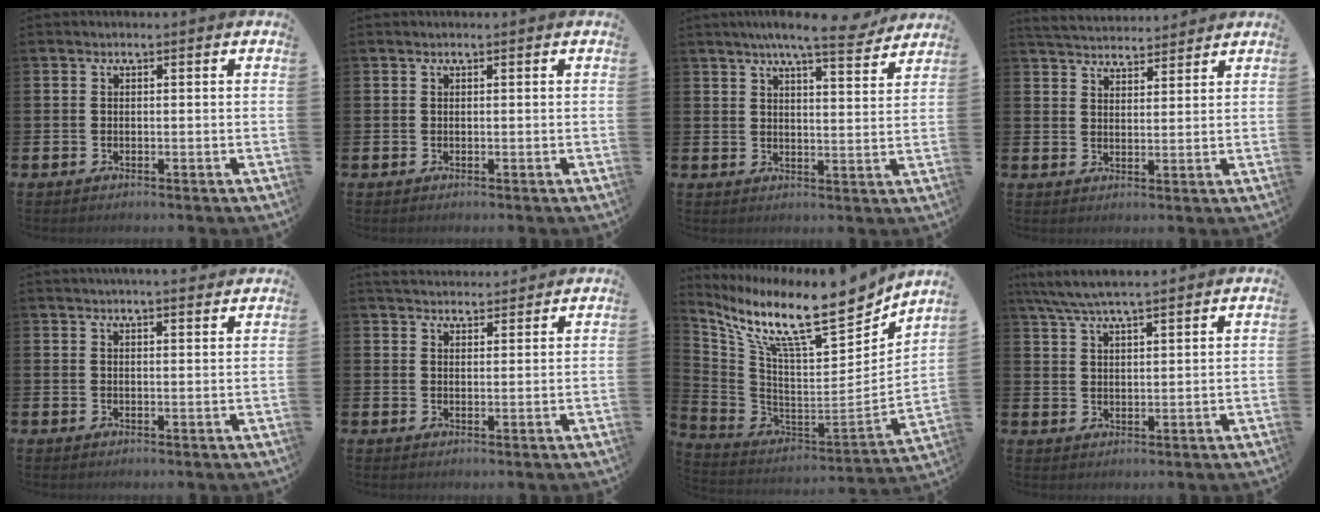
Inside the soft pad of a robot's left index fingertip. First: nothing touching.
{"total": 0.0}
{"total": 7.3, "force": [6.6, 0.4, 3.2], "torque": [-0.061, -0.030, 0.114]}
{"total": 4.5, "force": [4.4, 0.8, 0.1], "torque": [-0.022, -0.020, 0.082]}
{"total": 2.7, "force": [2.7, -0.2, 0.4], "torque": [-0.012, -0.010, 0.049]}
{"total": 3.6, "force": [3.5, 0.8, 0.2], "torque": [-0.010, -0.017, 0.066]}
{"total": 13.6, "force": [10.3, 2.9, 8.4], "torque": [-0.169, -0.087, 0.170]}
{"total": 5.9, "force": [5.3, 0.7, 2.4], "torque": [-0.067, -0.014, 0.099]}